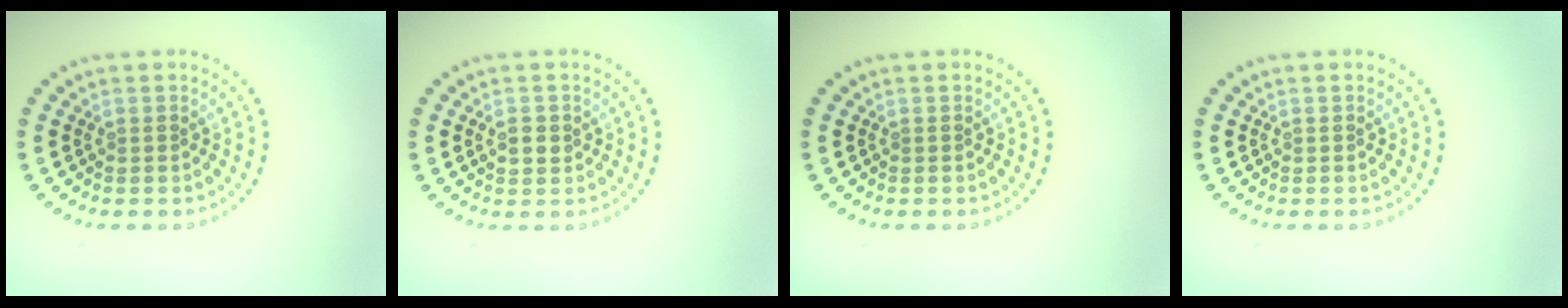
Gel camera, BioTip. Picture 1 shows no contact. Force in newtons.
{"total": 1.6, "press": 1.5, "slide": 0.4}
{"total": 0.0}
{"total": 0.0}